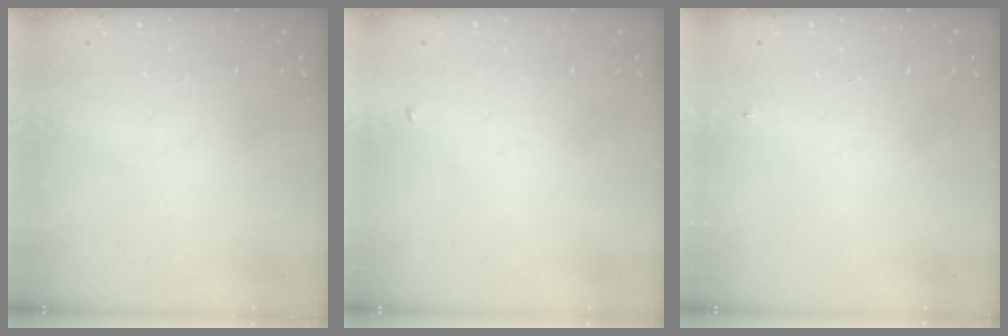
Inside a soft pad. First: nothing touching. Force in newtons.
{"total": 2.3, "press": 2.3, "slide": 0.2}
{"total": 3.0, "press": 2.9, "slide": 0.4}